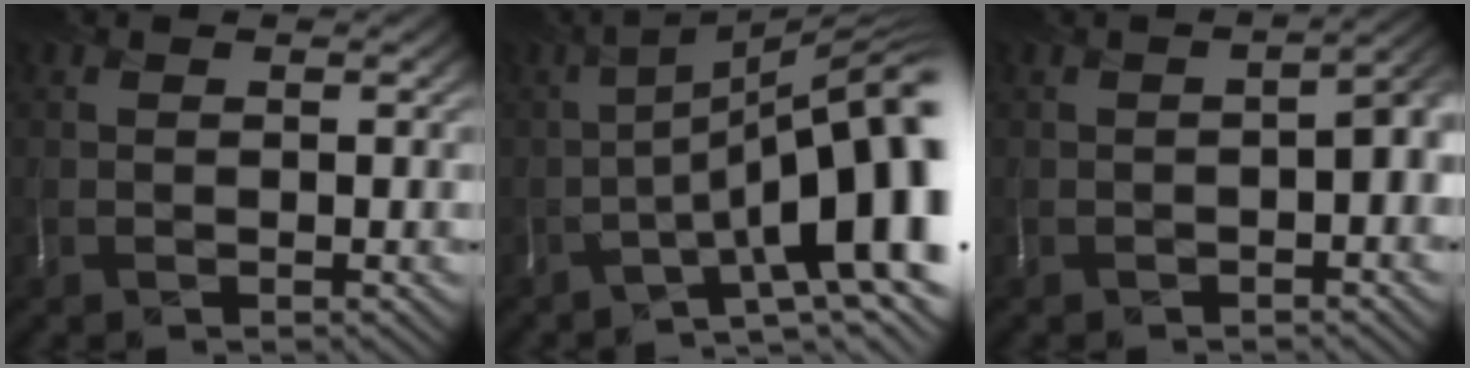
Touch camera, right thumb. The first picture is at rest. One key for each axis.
{"total": 16.1, "fx": -3.8, "fy": 4.8, "fz": 14.9, "tx": -0.212, "ty": -0.012, "tz": -0.049}
{"total": 3.2, "fx": -0.8, "fy": 1.1, "fz": 2.9, "tx": -0.031, "ty": -0.002, "tz": -0.009}